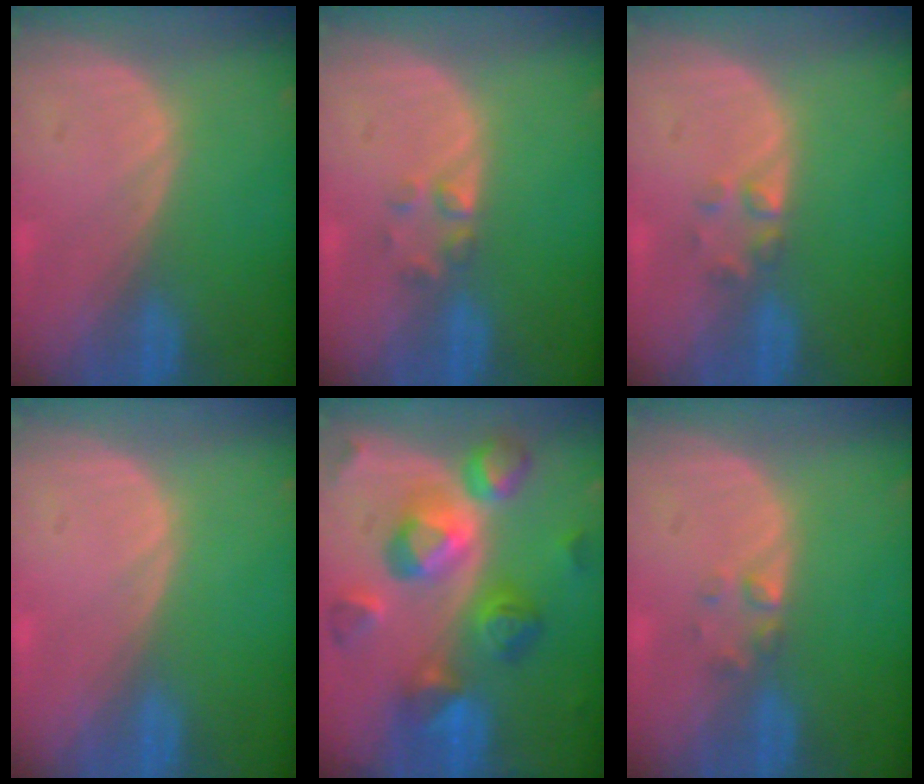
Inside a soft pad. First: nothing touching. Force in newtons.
{"total": 2.0, "press": 2.0, "slide": 0.2}
{"total": 2.0, "press": 2.0, "slide": 0.2}
{"total": 0.0}
{"total": 11.4, "press": 11.4, "slide": 1.0}
{"total": 1.7, "press": 1.7, "slide": 0.2}